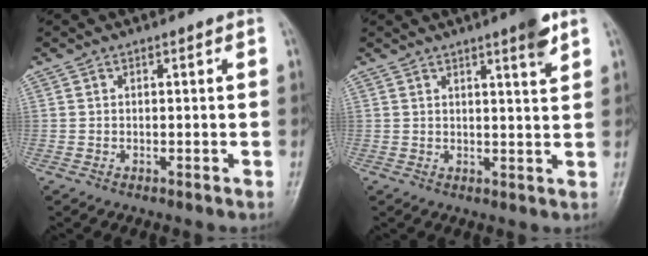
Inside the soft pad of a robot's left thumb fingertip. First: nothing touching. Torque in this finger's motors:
{"motor_torque": [1.05, 0.69, 0.80, -0.34, 0.00]}